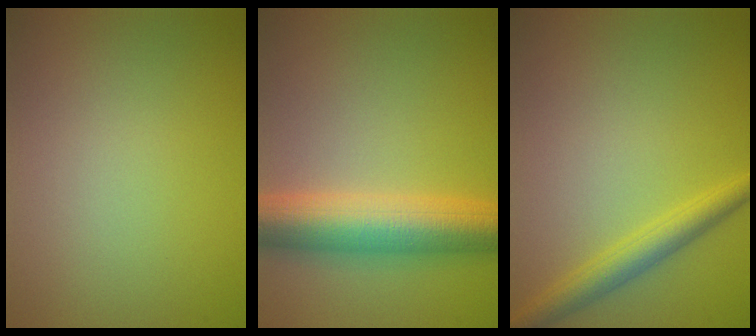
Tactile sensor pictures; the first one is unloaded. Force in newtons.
{"total": 7.9, "press": 7.8, "slide": 0.2}
{"total": 2.9, "press": 2.9, "slide": 0.1}